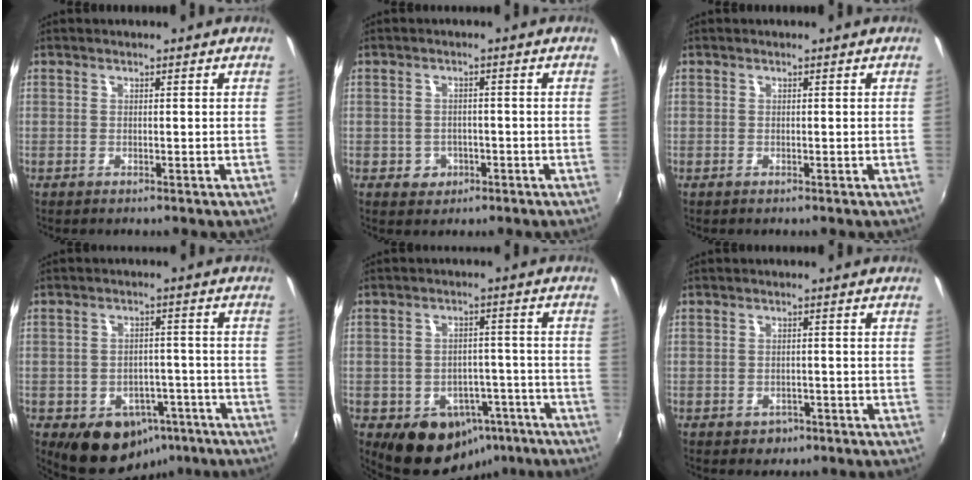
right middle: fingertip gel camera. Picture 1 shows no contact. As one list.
[{"total": 3.4, "force": [-1.2, 3.1, 0.6], "torque": [-0.019, 0.006, -0.012]}, {"total": 0.0}, {"total": 10.2, "force": [-5.9, 7.4, 3.8], "torque": [-0.072, 0.024, -0.054]}, {"total": 10.6, "force": [-6.2, 7.8, 3.7], "torque": [-0.066, 0.029, -0.054]}, {"total": 2.6, "force": [-1.4, 2.1, 0.8], "torque": [-0.019, -0.002, -0.015]}]